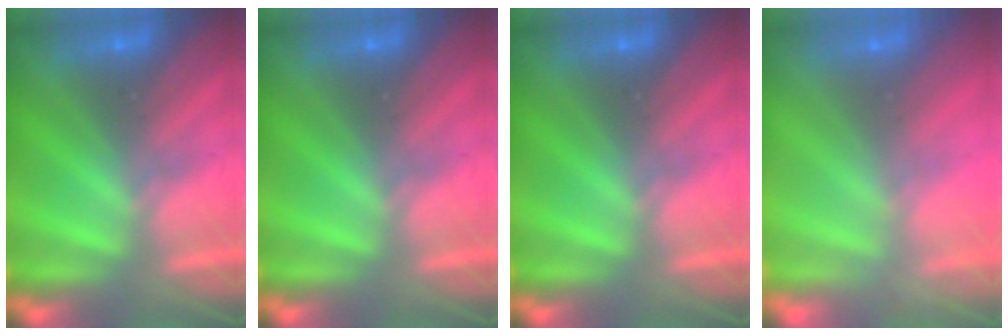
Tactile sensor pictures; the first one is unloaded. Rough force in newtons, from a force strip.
{"total": 0.0}
{"total": 0.0}
{"total": 10.8}